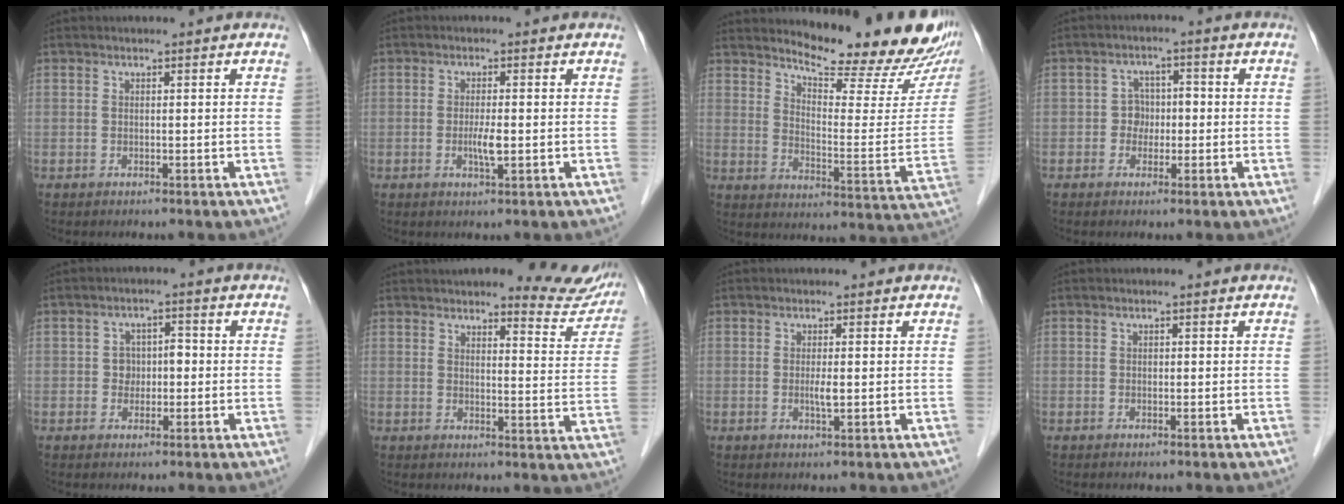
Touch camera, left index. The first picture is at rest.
{"total": 2.5, "force": [-0.4, 0.3, 2.4], "torque": [-0.049, -0.003, -0.007]}
{"total": 19.8, "force": [17.6, 3.3, 8.3], "torque": [-0.114, -0.078, 0.223]}
{"total": 3.2, "force": [-0.7, 2.8, 1.3], "torque": [-0.017, 0.010, -0.015]}
{"total": 3.2, "force": [-0.5, 2.5, 1.8], "torque": [-0.027, 0.013, -0.009]}
{"total": 9.3, "force": [8.9, 1.8, 2.2], "torque": [-0.010, -0.023, 0.090]}
{"total": 1.6, "force": [-0.1, 0.2, 1.6], "torque": [-0.034, -0.002, -0.001]}
{"total": 0.0}